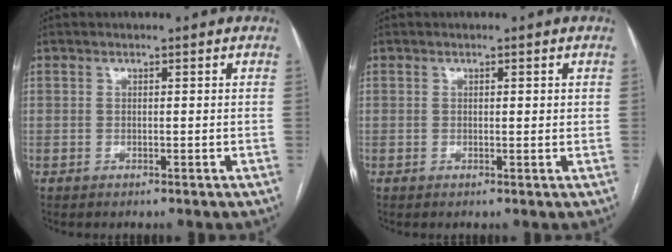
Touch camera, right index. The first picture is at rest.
{"total": 0.9, "force": [0.3, 0.2, 0.8], "torque": [-0.014, 0.001, 0.003]}